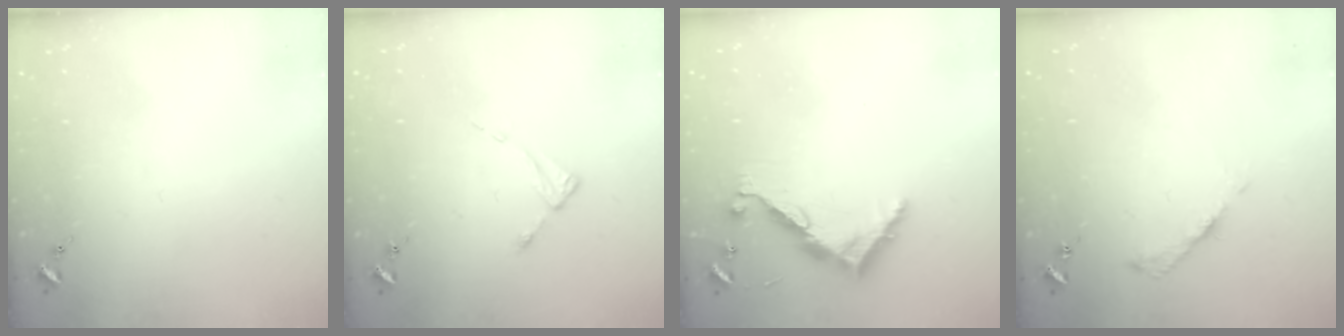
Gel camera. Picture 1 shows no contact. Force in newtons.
{"total": 2.6, "press": 2.6, "slide": 0.4}
{"total": 9.0, "press": 9.0, "slide": 0.5}
{"total": 5.3, "press": 5.3, "slide": 0.5}